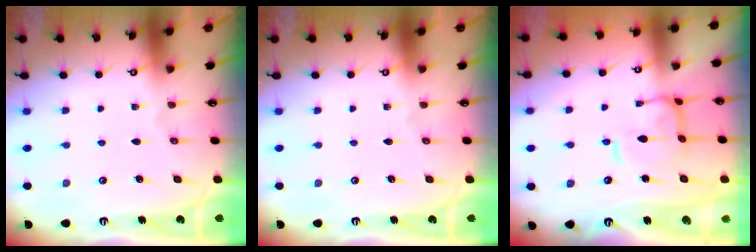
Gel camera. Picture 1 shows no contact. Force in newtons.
{"total": 0.0}
{"total": 4.7, "press": 4.7, "slide": 0.7}